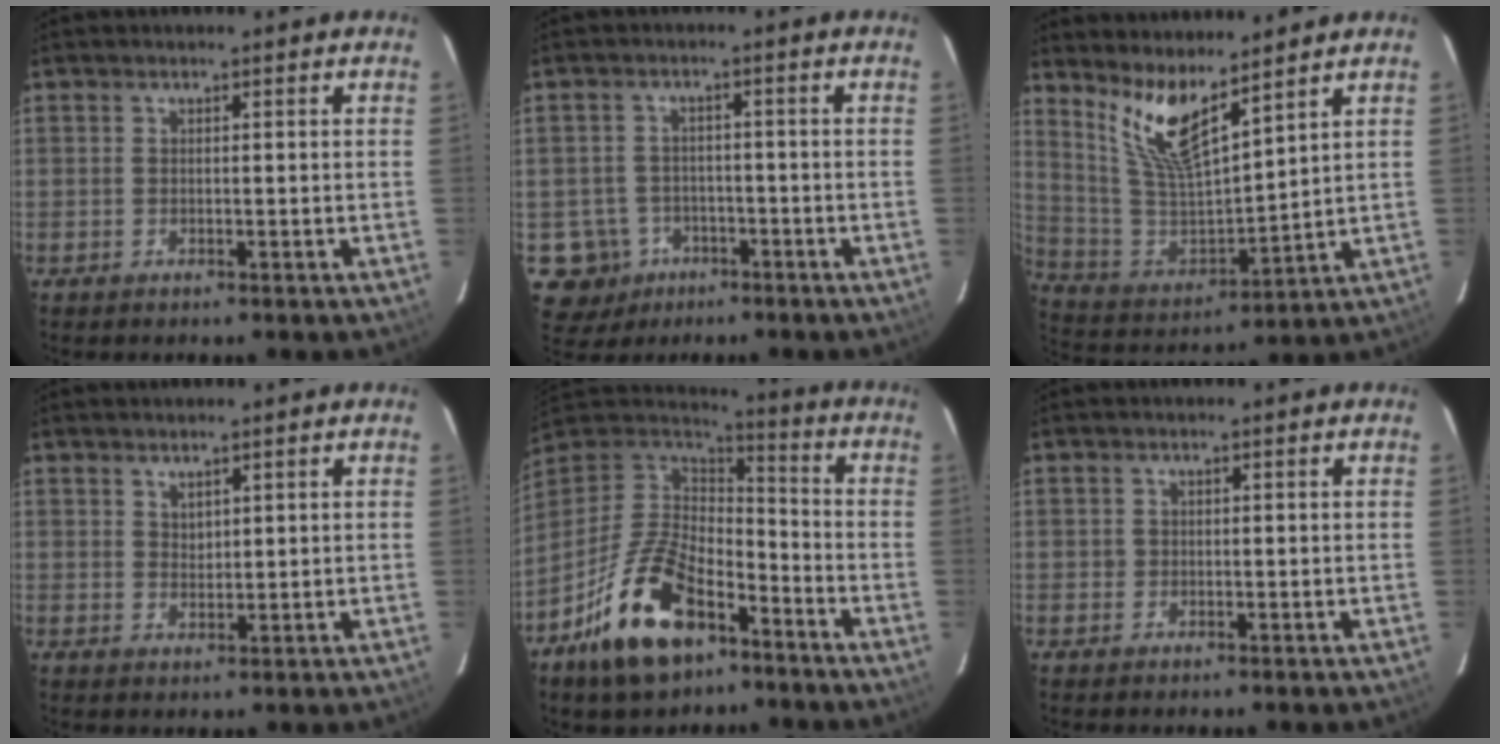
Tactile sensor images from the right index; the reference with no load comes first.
{"total": 7.4, "force": [-3.2, 6.6, 0.8], "torque": [-0.039, 0.028, -0.043]}
{"total": 11.7, "force": [8.5, 2.6, 7.5], "torque": [-0.148, -0.016, 0.178]}
{"total": 2.0, "force": [1.6, 0.9, 0.6], "torque": [-0.005, 0.001, 0.031]}
{"total": 19.6, "force": [-11.0, 10.3, 12.6], "torque": [-0.263, 0.002, -0.195]}
{"total": 0.8, "force": [-0.1, 0.8, 0.0], "torque": [0.003, 0.000, -0.001]}